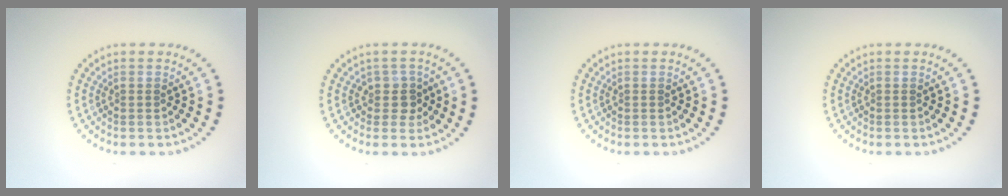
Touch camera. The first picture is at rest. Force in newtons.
{"total": 1.8, "press": 1.5, "slide": 0.9}
{"total": 0.0}
{"total": 0.0}